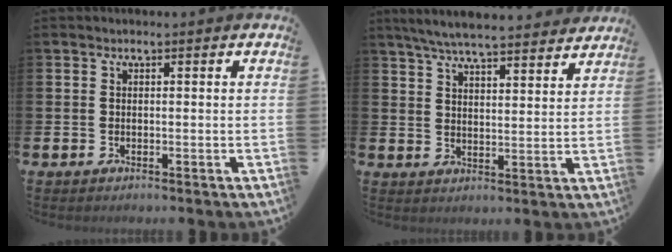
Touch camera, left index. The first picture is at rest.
{"total": 6.5, "force": [6.2, 0.6, 1.7], "torque": [-0.049, -0.034, 0.112]}